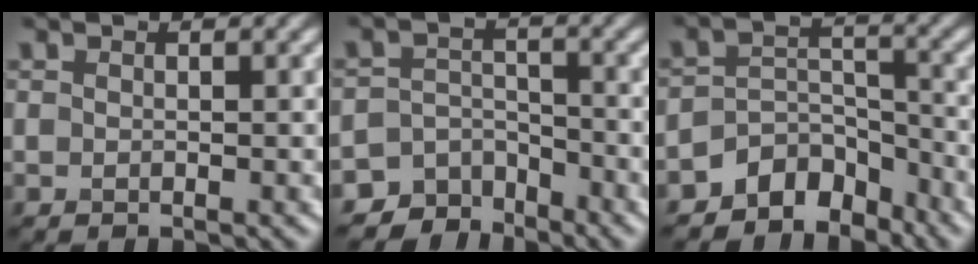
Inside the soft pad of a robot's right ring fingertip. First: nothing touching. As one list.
[{"total": 4.6, "force": [-3.9, 2.4, 0.3], "torque": [0.013, -0.003, -0.064]}, {"total": 5.4, "force": [-4.4, 2.8, 1.5], "torque": [-0.010, -0.003, -0.079]}]